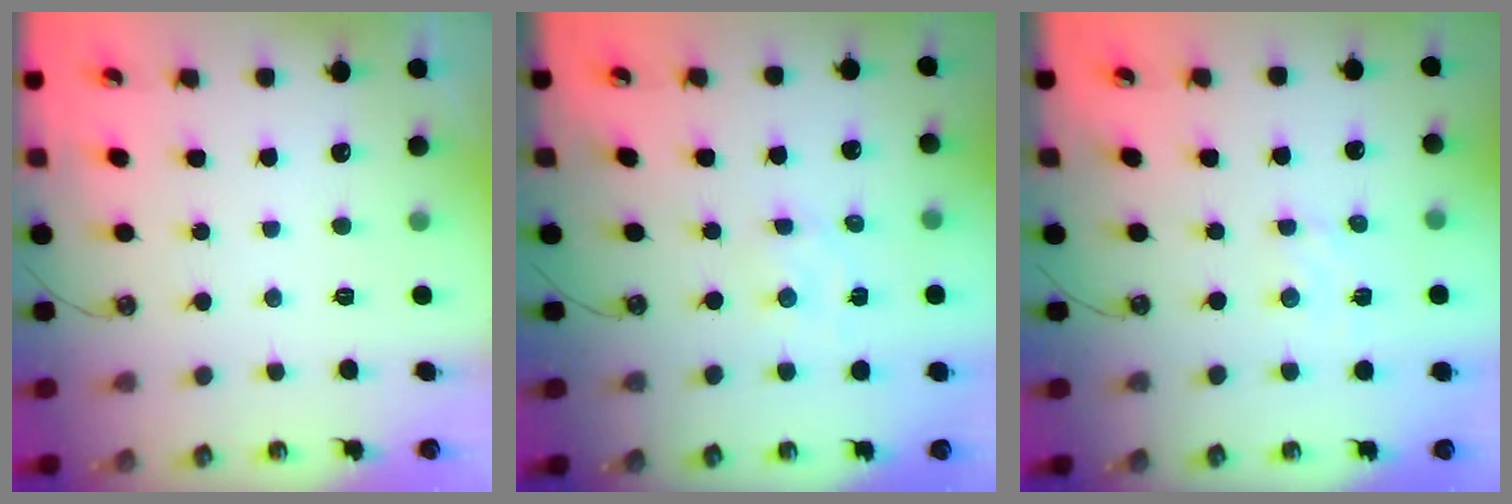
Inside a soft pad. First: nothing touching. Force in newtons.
{"total": 1.9, "press": 1.8, "slide": 0.3}
{"total": 2.8, "press": 2.8, "slide": 0.5}